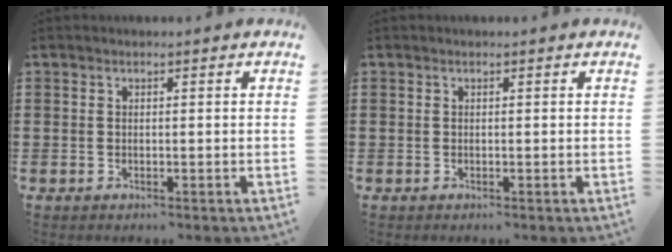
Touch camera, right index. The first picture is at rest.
{"total": 0.0}